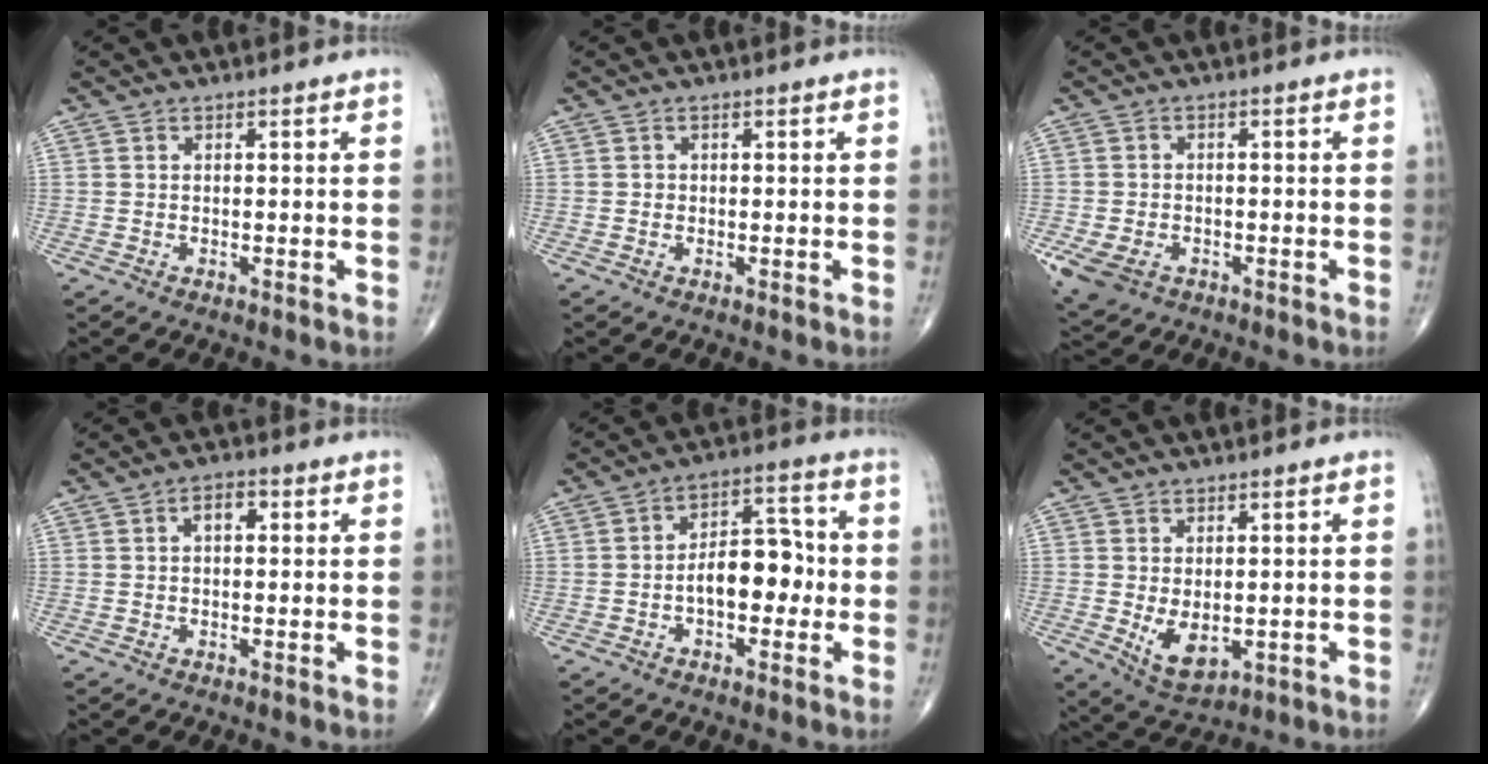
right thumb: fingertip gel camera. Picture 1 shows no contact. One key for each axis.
{"total": 0.6, "fx": 0.0, "fy": 0.6, "fz": 0.1, "tx": 0.002, "ty": 0.002, "tz": 0.000}
{"total": 6.2, "fx": -2.8, "fy": 4.4, "fz": 3.4, "tx": -0.072, "ty": 0.004, "tz": -0.042}
{"total": 3.1, "fx": 0.7, "fy": 1.8, "fz": 2.4, "tx": -0.033, "ty": 0.011, "tz": 0.007}
{"total": 9.7, "fx": -1.6, "fy": 5.6, "fz": 7.7, "tx": -0.091, "ty": 0.035, "tz": -0.035}
{"total": 6.2, "fx": -0.7, "fy": 3.6, "fz": 5.0, "tx": -0.073, "ty": -0.012, "tz": 0.005}